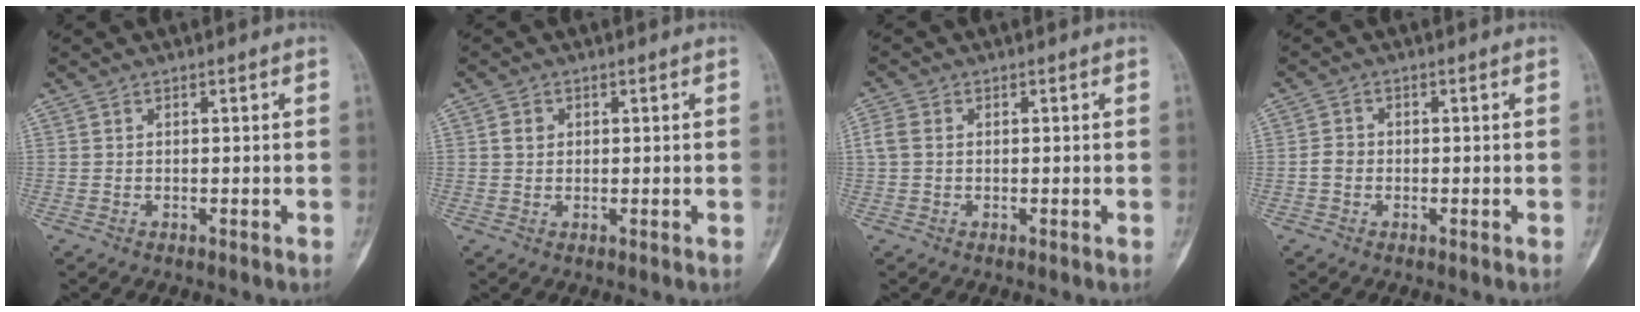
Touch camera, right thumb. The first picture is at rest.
{"total": 2.1, "force": [0.6, 1.8, 1.0], "torque": [-0.010, 0.000, 0.010]}
{"total": 2.7, "force": [0.2, 2.1, 1.7], "torque": [-0.045, 0.007, 0.000]}
{"total": 2.3, "force": [-0.5, 2.0, 1.0], "torque": [-0.011, 0.008, -0.014]}